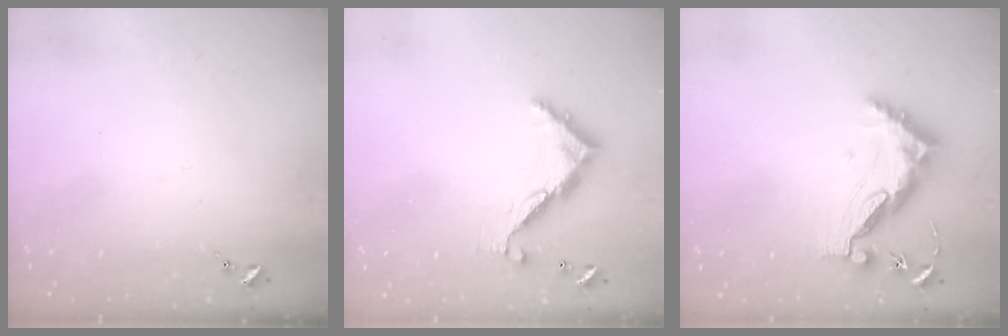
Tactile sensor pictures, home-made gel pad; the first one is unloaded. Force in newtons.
{"total": 9.2, "press": 9.2, "slide": 0.6}
{"total": 10.3, "press": 10.2, "slide": 1.0}